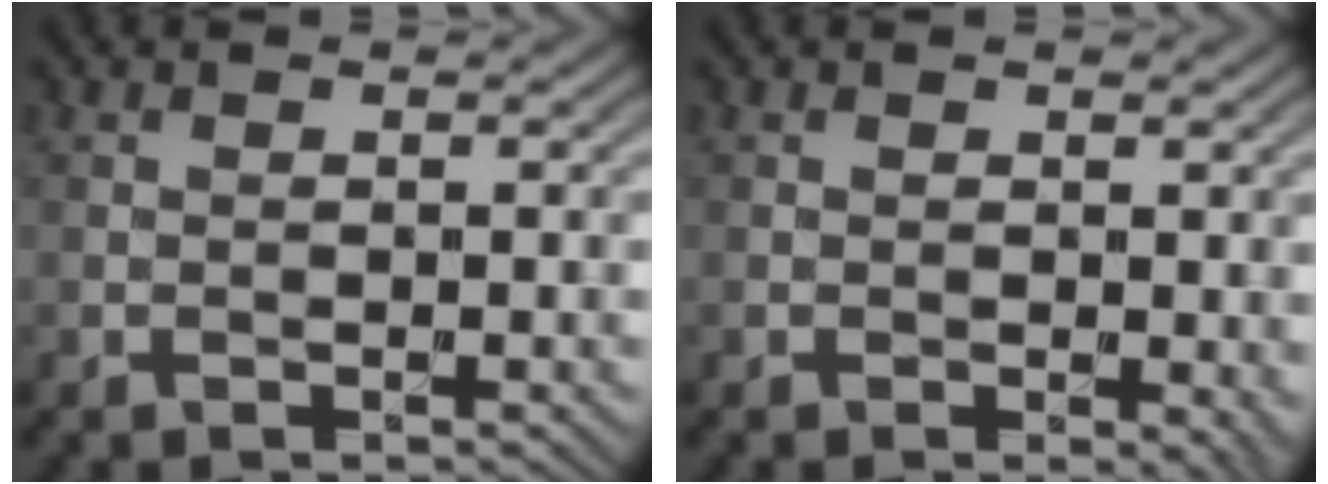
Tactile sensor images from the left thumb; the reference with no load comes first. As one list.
[{"total": 2.0, "force": [-0.1, 1.1, 1.7], "torque": [-0.017, -0.008, 0.001]}]